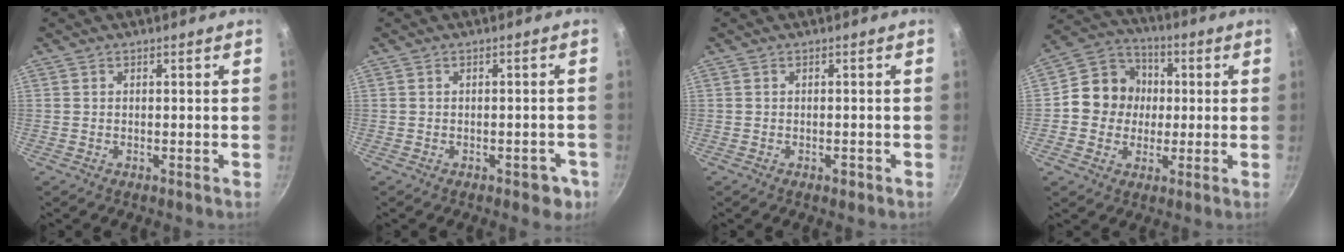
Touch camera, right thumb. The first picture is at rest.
{"total": 4.0, "force": [-1.8, 2.2, 2.7], "torque": [-0.009, 0.021, -0.009]}
{"total": 1.2, "force": [-0.7, 0.5, 0.8], "torque": [-0.012, 0.003, -0.008]}
{"total": 11.2, "force": [0.2, 10.3, 4.5], "torque": [-0.037, 0.020, -0.016]}